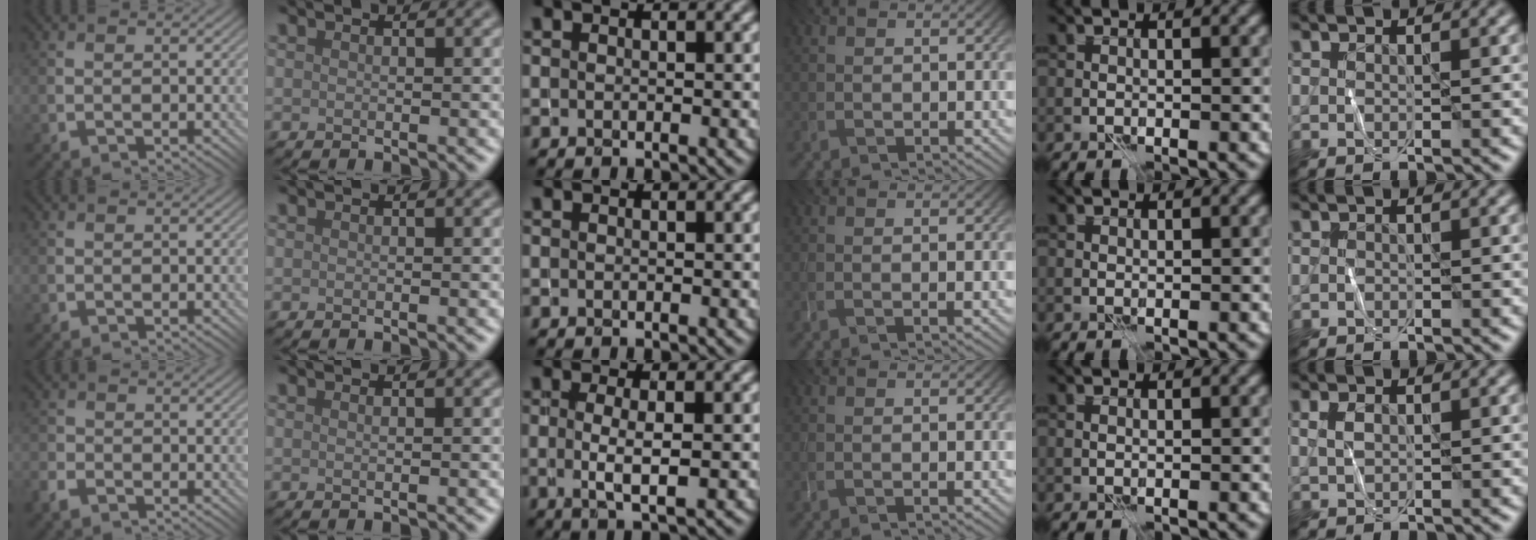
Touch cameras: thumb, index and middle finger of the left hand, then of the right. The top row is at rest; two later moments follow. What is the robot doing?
{"motion": "fold", "object": "shorts"}